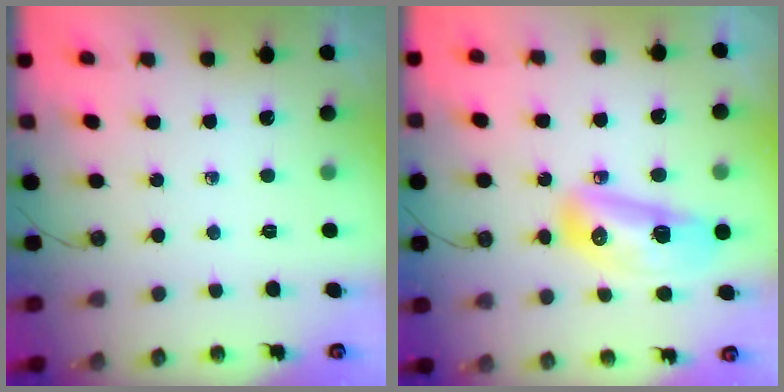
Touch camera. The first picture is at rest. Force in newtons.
{"total": 14.7, "press": 14.6, "slide": 2.0}